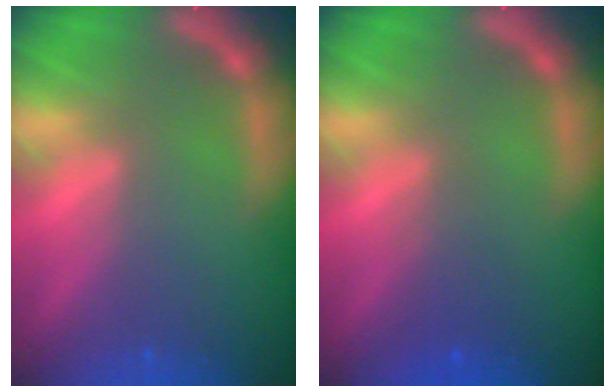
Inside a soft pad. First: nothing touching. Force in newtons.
{"total": 2.0}